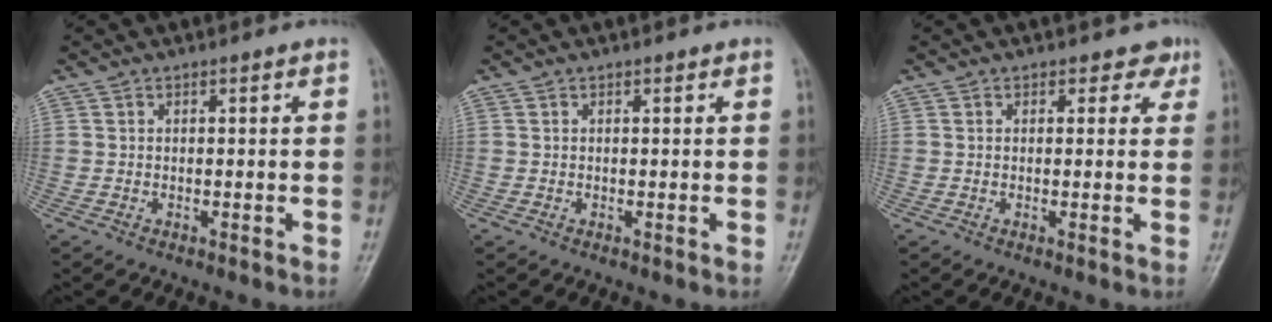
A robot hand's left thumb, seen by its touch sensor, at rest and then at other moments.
{"total": 0.0}
{"total": 2.3, "force": [1.4, 1.7, 0.5], "torque": [0.022, -0.004, 0.008]}